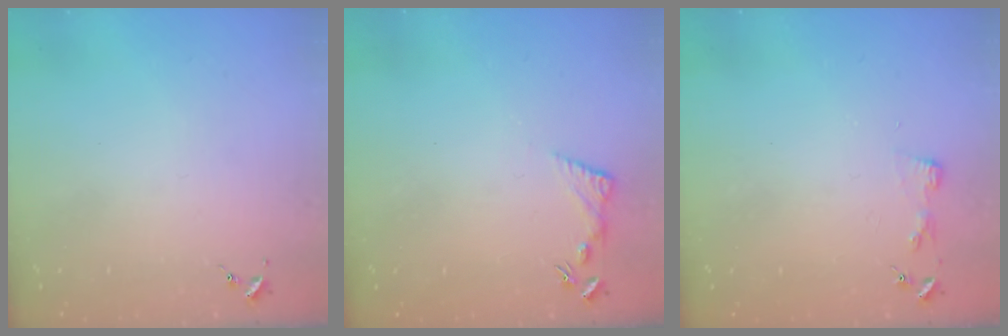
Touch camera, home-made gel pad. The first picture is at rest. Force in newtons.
{"total": 6.4, "press": 6.3, "slide": 0.7}
{"total": 3.3, "press": 3.3, "slide": 0.4}